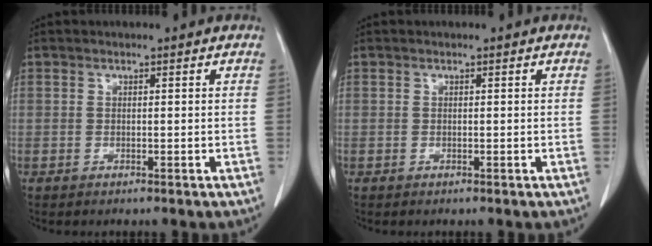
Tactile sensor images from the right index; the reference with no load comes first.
{"total": 0.0}